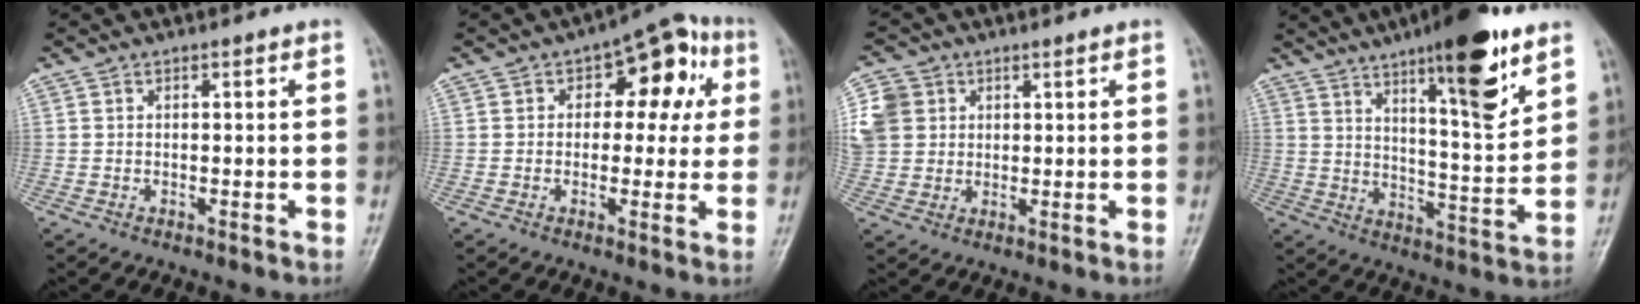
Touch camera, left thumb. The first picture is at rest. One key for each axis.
{"total": 11.1, "fx": 2.5, "fy": 6.8, "fz": 8.4, "tx": -0.050, "ty": 0.025, "tz": 0.022}
{"total": 9.8, "fx": 2.8, "fy": 8.5, "fz": 4.1, "tx": -0.088, "ty": 0.011, "tz": 0.055}
{"total": 17.5, "fx": 10.4, "fy": 4.0, "fz": 13.5, "tx": -0.179, "ty": -0.057, "tz": 0.163}